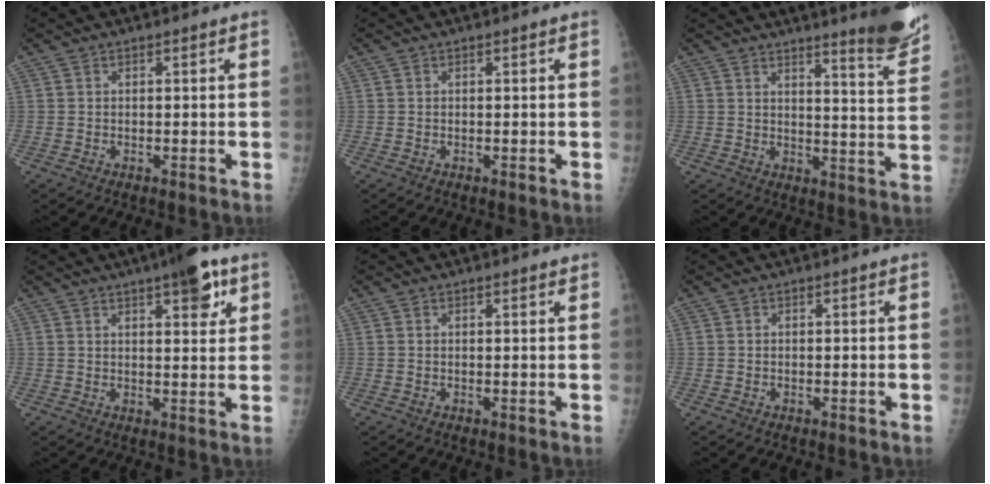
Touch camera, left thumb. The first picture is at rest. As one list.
[{"total": 0.0}, {"total": 10.8, "force": [8.7, 0.8, 6.4], "torque": [-0.064, -0.071, 0.108]}, {"total": 8.0, "force": [4.4, 2.5, 6.3], "torque": [-0.070, -0.016, 0.056]}, {"total": 1.0, "force": [0.8, 0.2, 0.6], "torque": [-0.007, -0.001, 0.009]}, {"total": 0.0}]